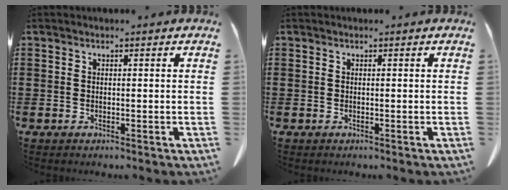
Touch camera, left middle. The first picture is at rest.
{"total": 0.0}